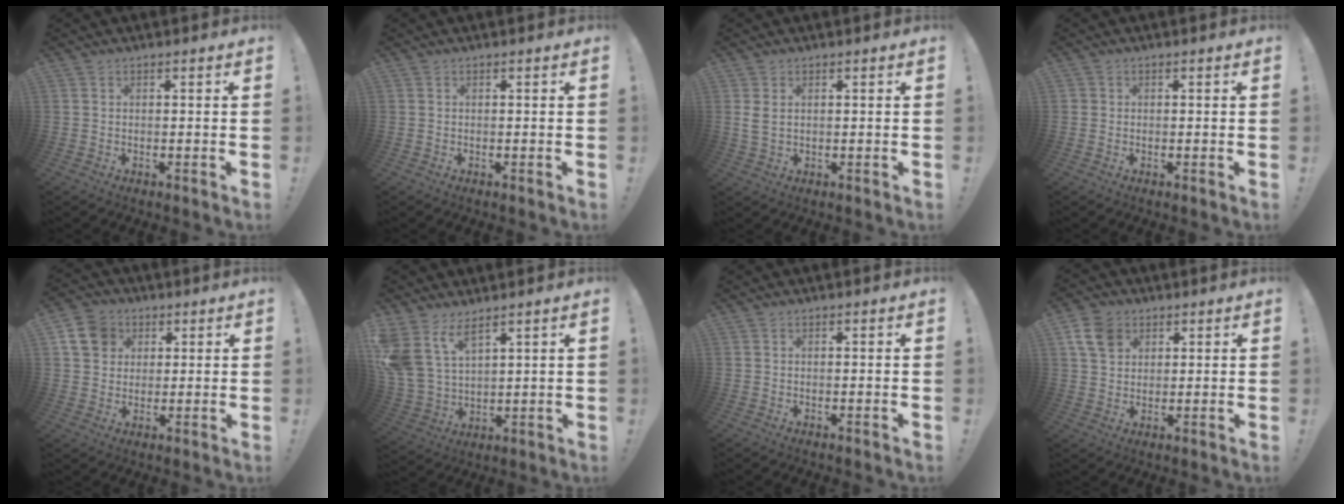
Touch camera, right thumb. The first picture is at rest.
{"total": 0.0}
{"total": 2.8, "force": [1.0, 1.5, 2.2], "torque": [-0.034, 0.000, 0.018]}
{"total": 0.8, "force": [0.2, 0.7, 0.1], "torque": [-0.005, 0.002, 0.006]}
{"total": 9.8, "force": [3.7, 8.4, 3.6], "torque": [-0.062, -0.006, 0.078]}
{"total": 10.0, "force": [6.9, 5.0, 5.3], "torque": [-0.131, -0.040, 0.137]}
{"total": 0.0}
{"total": 8.8, "force": [4.1, 6.4, 4.4], "torque": [-0.077, -0.007, 0.085]}